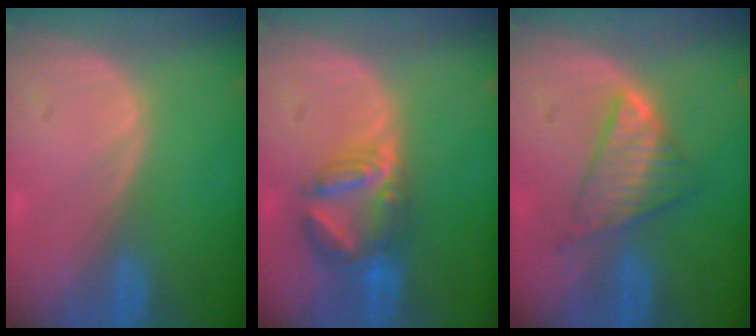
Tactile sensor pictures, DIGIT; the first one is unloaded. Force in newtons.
{"total": 6.8, "press": 6.6, "slide": 1.7}
{"total": 5.8, "press": 5.8, "slide": 0.5}